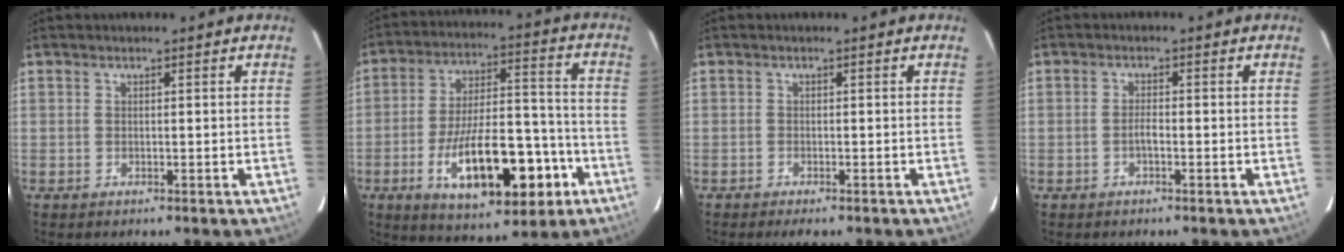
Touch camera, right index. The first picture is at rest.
{"total": 19.8, "force": [-8.2, 8.2, 16.1], "torque": [-0.286, 0.002, -0.108]}
{"total": 2.8, "force": [-2.3, 0.8, 1.4], "torque": [-0.033, -0.010, -0.038]}
{"total": 1.4, "force": [-0.8, 0.4, 1.1], "torque": [-0.022, 0.002, -0.015]}